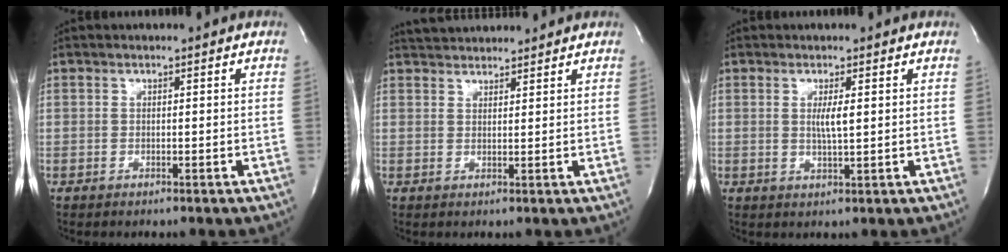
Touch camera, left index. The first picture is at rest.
{"total": 5.6, "force": [5.5, 1.0, 1.1], "torque": [-0.021, 0.029, 0.084]}
{"total": 2.5, "force": [0.2, 0.0, 2.5], "torque": [-0.052, -0.009, 0.005]}